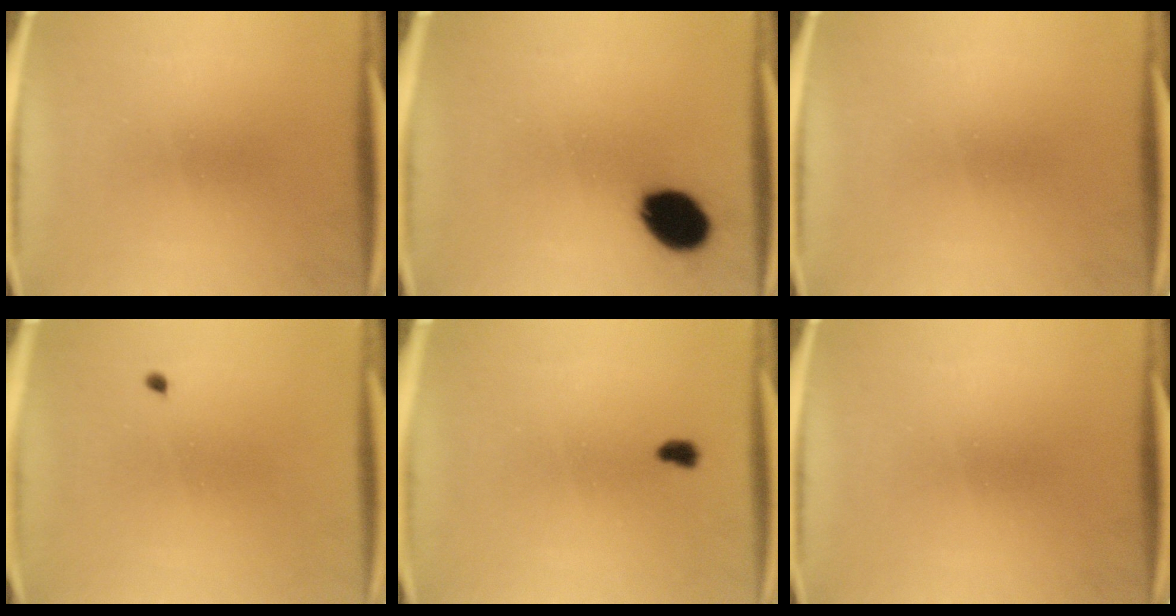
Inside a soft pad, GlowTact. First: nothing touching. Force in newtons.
{"total": 10.9}
{"total": 0.0}
{"total": 0.5}
{"total": 1.3}
{"total": 0.0}